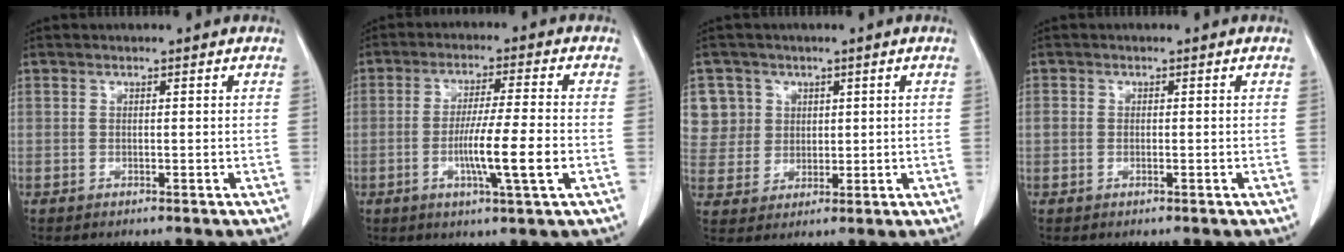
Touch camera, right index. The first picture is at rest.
{"total": 8.9, "force": [-2.2, -0.5, 8.6], "torque": [-0.151, -0.010, -0.039]}
{"total": 7.8, "force": [3.1, 7.2, 0.3], "torque": [0.002, 0.021, 0.071]}
{"total": 1.0, "force": [0.0, 0.7, 0.7], "torque": [-0.014, 0.003, 0.003]}